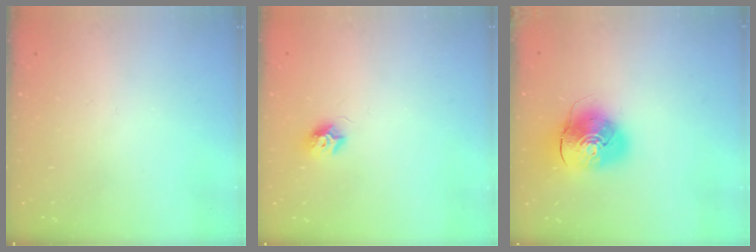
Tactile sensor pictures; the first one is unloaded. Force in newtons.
{"total": 7.6, "press": 7.6, "slide": 0.2}
{"total": 10.8, "press": 10.6, "slide": 1.9}